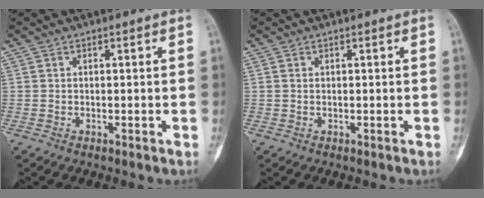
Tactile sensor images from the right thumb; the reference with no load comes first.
{"total": 0.0}